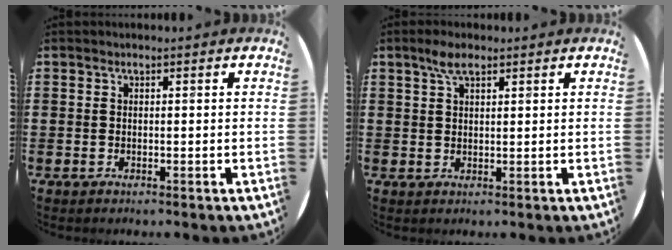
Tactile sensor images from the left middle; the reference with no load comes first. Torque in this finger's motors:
{"motor_torque": [0.65, -0.49, 0.07, 0.07]}